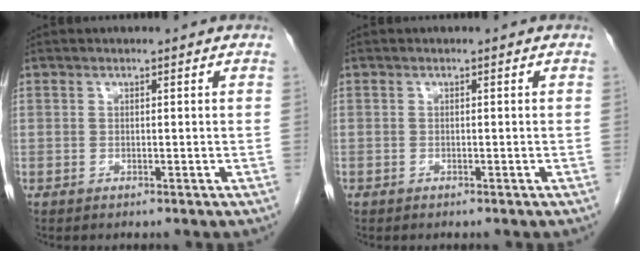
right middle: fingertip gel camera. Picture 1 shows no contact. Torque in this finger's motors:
{"motor_torque": [1.23, -0.91, 0.59, 0.16]}